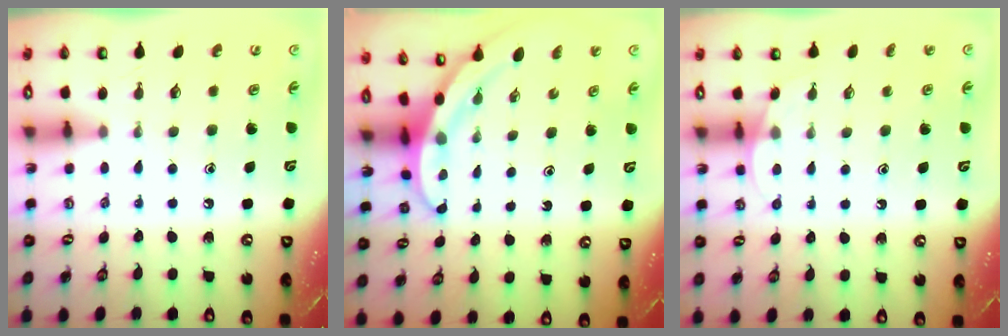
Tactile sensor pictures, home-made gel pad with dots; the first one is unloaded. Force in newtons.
{"total": 3.5, "press": 3.5, "slide": 0.1}
{"total": 4.5, "press": 4.5, "slide": 0.4}